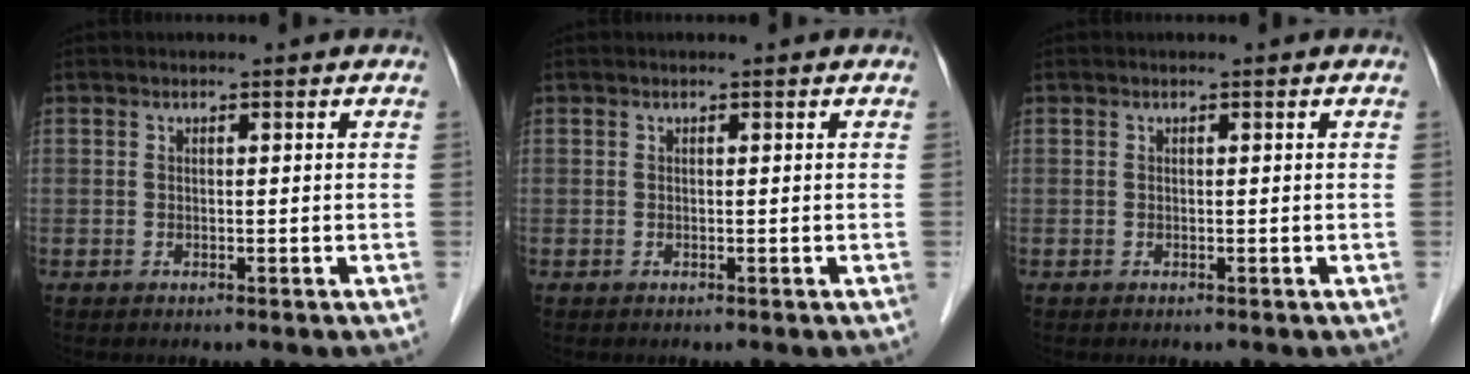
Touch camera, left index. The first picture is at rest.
{"total": 0.0}
{"total": 0.0}